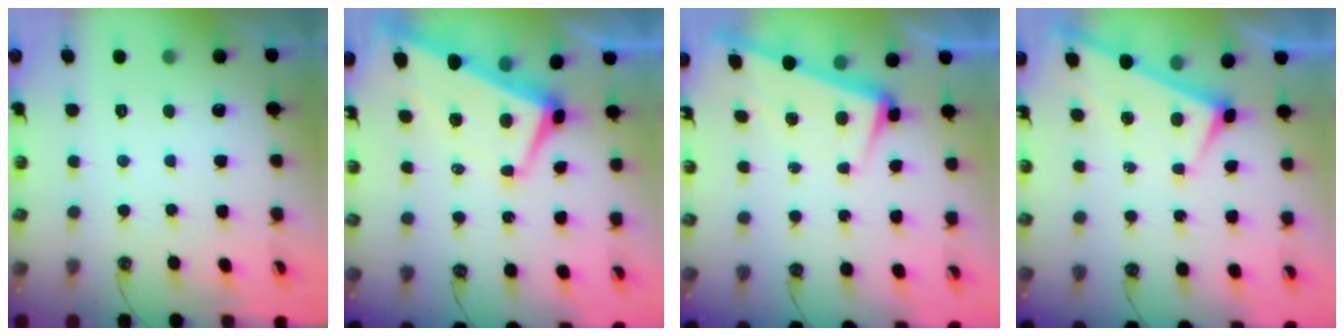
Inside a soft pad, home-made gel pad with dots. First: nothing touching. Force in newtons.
{"total": 1.6, "press": 0.9, "slide": 1.3}
{"total": 3.3, "press": 3.1, "slide": 1.1}
{"total": 1.3, "press": 1.3, "slide": 0.3}